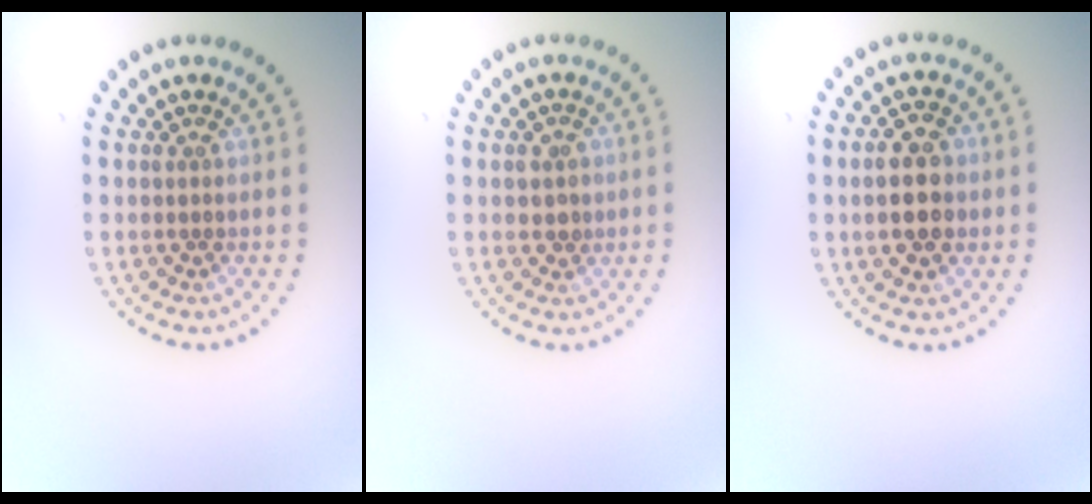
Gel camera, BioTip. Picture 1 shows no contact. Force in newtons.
{"total": 1.7, "press": 1.7, "slide": 0.3}
{"total": 4.6, "press": 4.6, "slide": 0.3}